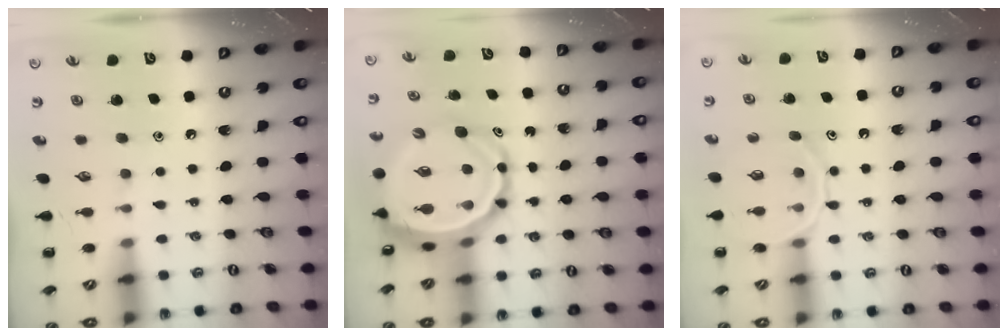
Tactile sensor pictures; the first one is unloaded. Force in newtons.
{"total": 10.5, "press": 10.1, "slide": 3.1}
{"total": 10.1, "press": 10.1, "slide": 1.2}